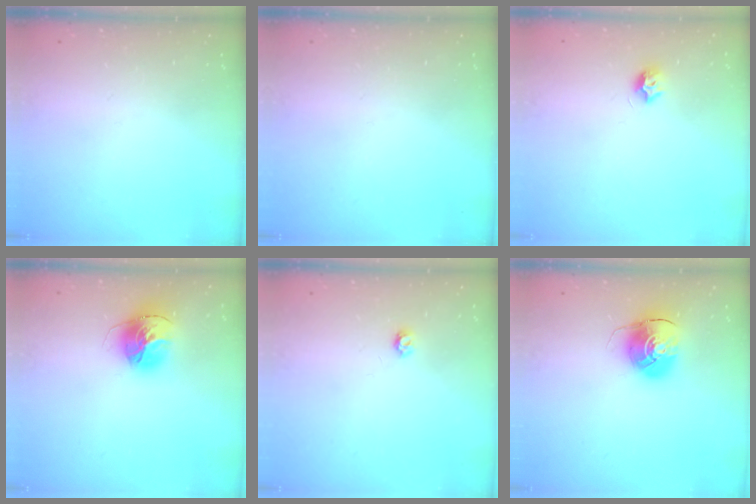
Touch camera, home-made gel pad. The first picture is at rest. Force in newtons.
{"total": 0.0}
{"total": 7.4, "press": 7.4, "slide": 0.6}
{"total": 15.4, "press": 15.3, "slide": 1.7}
{"total": 3.6, "press": 3.6, "slide": 0.3}
{"total": 9.1, "press": 9.1, "slide": 0.5}